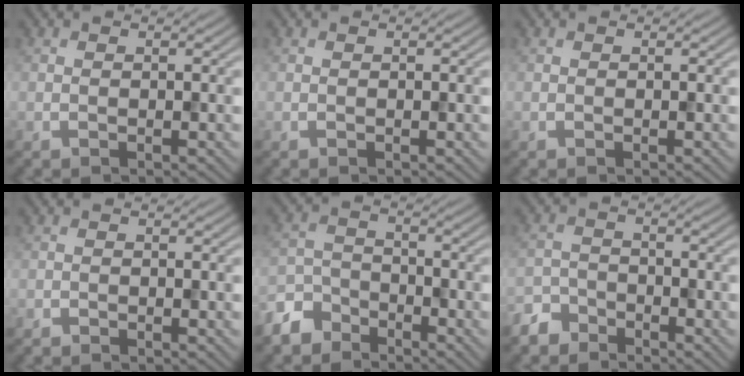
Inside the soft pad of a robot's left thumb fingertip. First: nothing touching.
{"total": 0.0}
{"total": 0.0}
{"total": 0.6, "force": [-0.6, 0.3, 0.0], "torque": [0.001, -0.004, -0.010]}
{"total": 5.9, "force": [-4.8, 3.0, 1.6], "torque": [-0.041, -0.003, -0.113]}
{"total": 3.9, "force": [-3.3, 1.9, 0.7], "torque": [-0.014, -0.001, -0.079]}